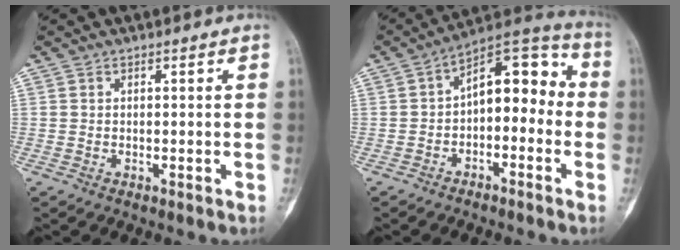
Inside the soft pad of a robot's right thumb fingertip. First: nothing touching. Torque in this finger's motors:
{"motor_torque": [0.46, 1.67, 0.51, -0.74, 0.27]}